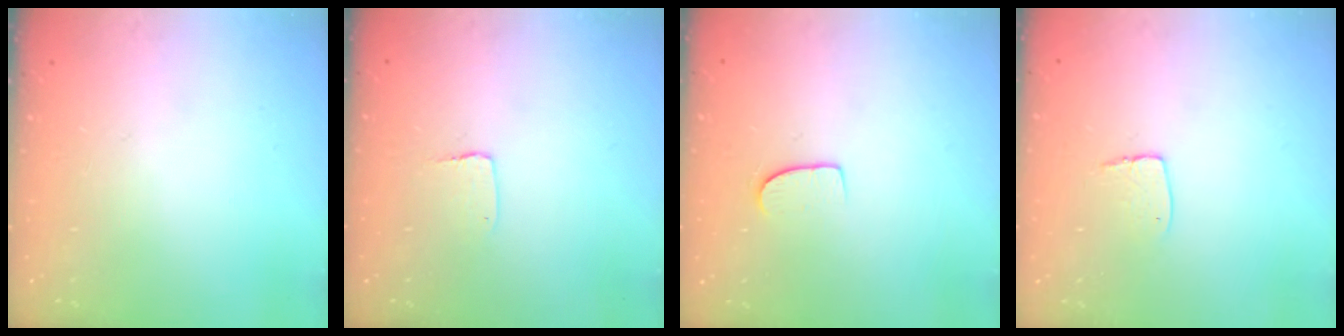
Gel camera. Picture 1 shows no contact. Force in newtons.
{"total": 3.5, "press": 3.4, "slide": 0.3}
{"total": 7.0, "press": 7.0, "slide": 0.4}
{"total": 5.6, "press": 5.6, "slide": 0.4}